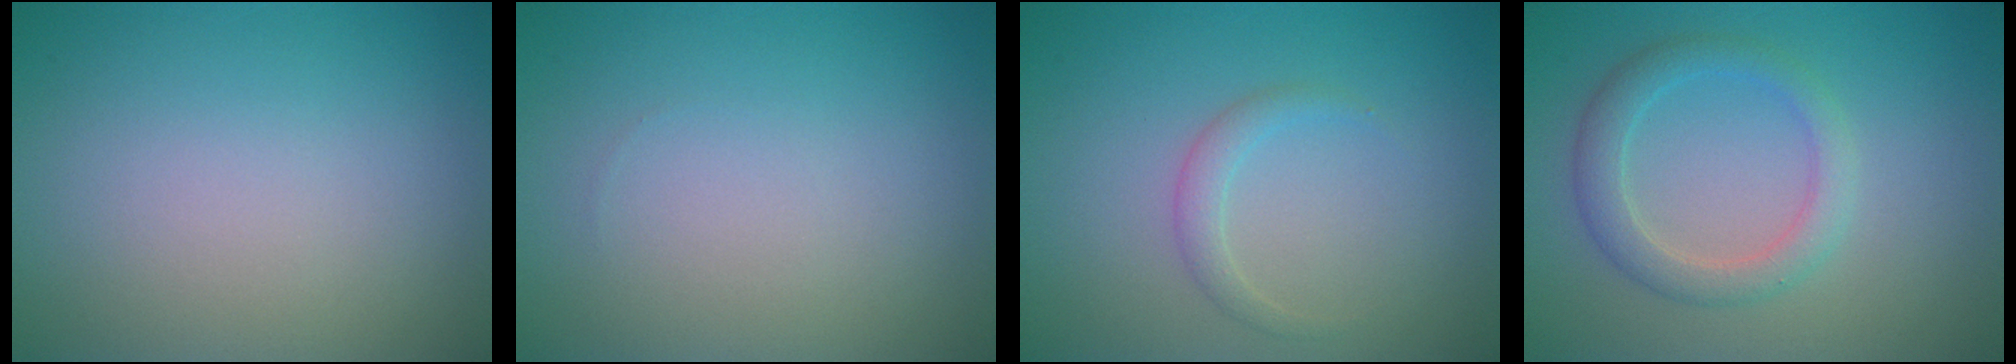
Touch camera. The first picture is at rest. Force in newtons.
{"total": 0.0}
{"total": 1.4, "press": 1.4, "slide": 0.1}
{"total": 2.9, "press": 2.9, "slide": 0.2}